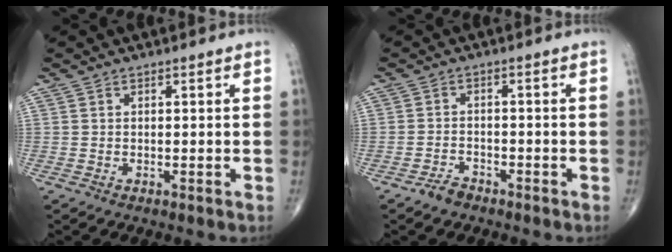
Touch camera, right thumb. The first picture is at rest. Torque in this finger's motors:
{"motor_torque": [0.53, 0.38, -0.06, -0.11, 0.00]}